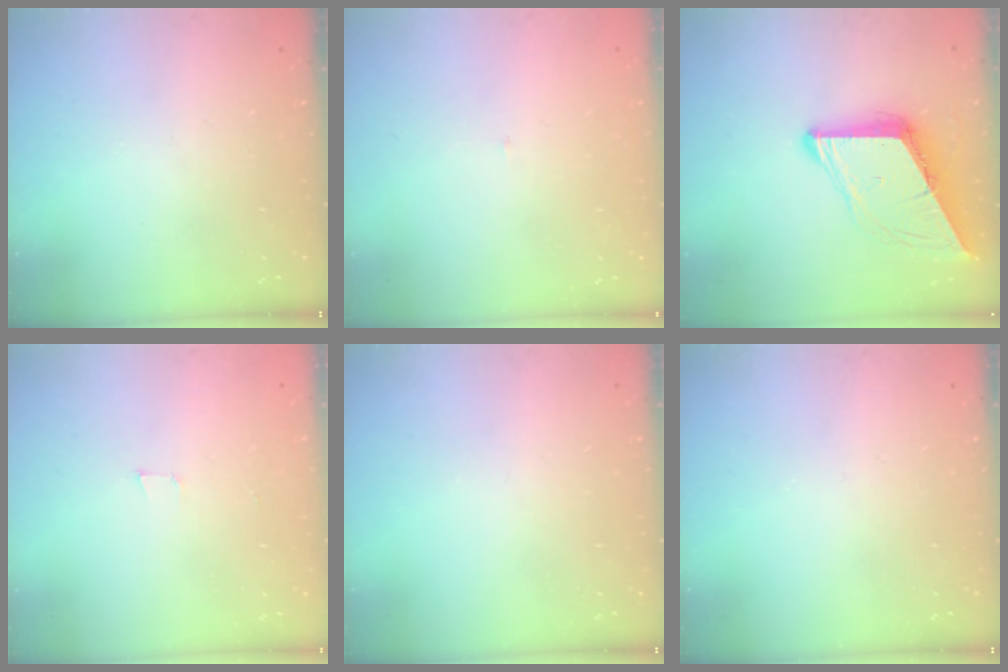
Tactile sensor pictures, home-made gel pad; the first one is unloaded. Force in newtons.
{"total": 2.1, "press": 2.1, "slide": 0.1}
{"total": 9.1, "press": 9.1, "slide": 0.4}
{"total": 3.4, "press": 2.2, "slide": 2.6}
{"total": 0.0}
{"total": 0.0}